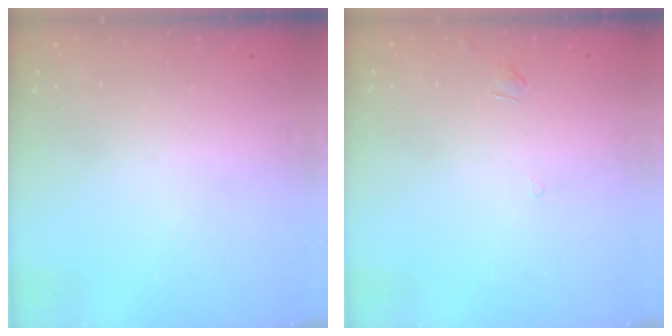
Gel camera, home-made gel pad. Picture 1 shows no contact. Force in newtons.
{"total": 3.9, "press": 3.9, "slide": 0.4}